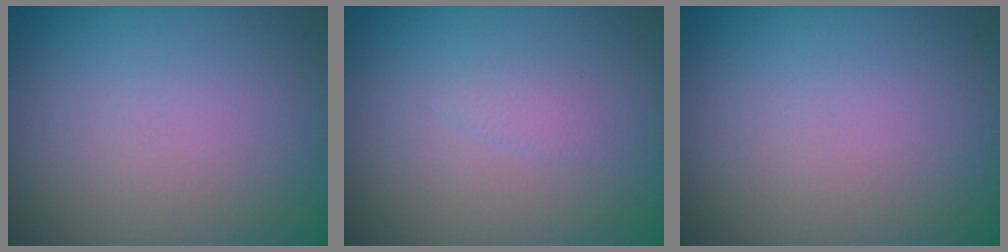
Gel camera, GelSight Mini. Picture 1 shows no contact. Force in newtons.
{"total": 0.7, "press": 0.7, "slide": 0.1}
{"total": 0.0}